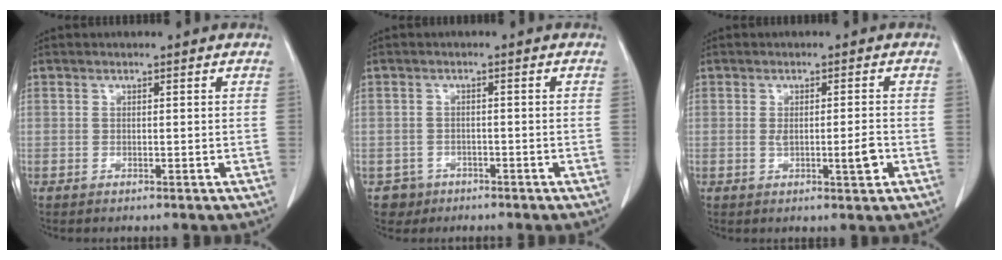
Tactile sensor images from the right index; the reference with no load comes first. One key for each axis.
{"total": 2.6, "fx": -1.4, "fy": 2.2, "fz": -0.3, "tx": 0.009, "ty": 0.013, "tz": -0.023}
{"total": 3.8, "fx": -0.8, "fy": 0.7, "fz": 3.7, "tx": -0.060, "ty": -0.003, "tz": -0.008}